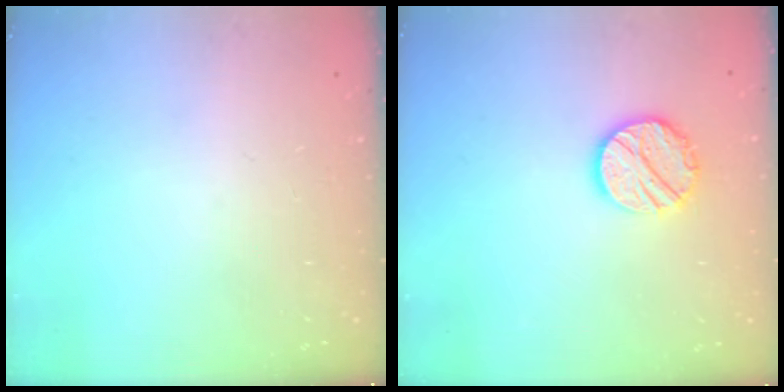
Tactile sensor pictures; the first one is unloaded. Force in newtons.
{"total": 11.6, "press": 11.6, "slide": 0.5}